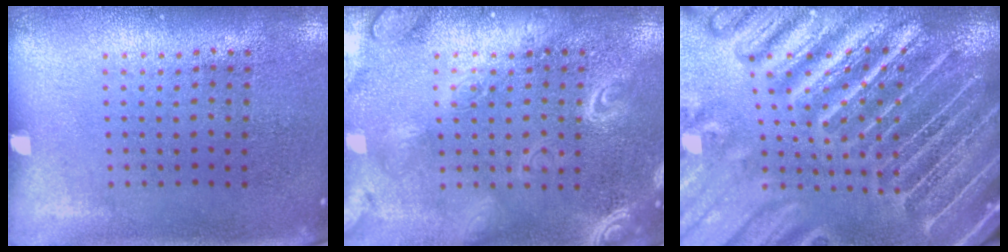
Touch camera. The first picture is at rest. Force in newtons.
{"total": 3.7, "press": 3.7, "slide": 0.4}
{"total": 5.7, "press": 4.9, "slide": 2.8}